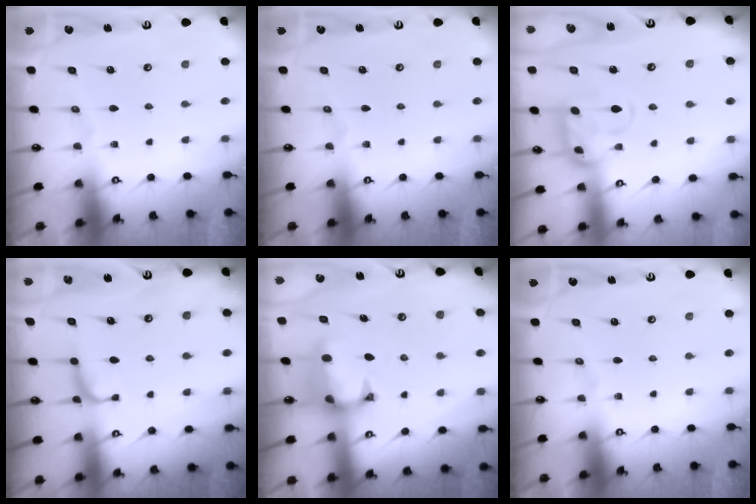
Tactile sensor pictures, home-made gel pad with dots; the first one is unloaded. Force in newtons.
{"total": 0.0}
{"total": 3.6, "press": 3.4, "slide": 1.0}
{"total": 2.0, "press": 1.9, "slide": 0.4}
{"total": 1.3, "press": 0.1, "slide": 1.2}
{"total": 0.0}